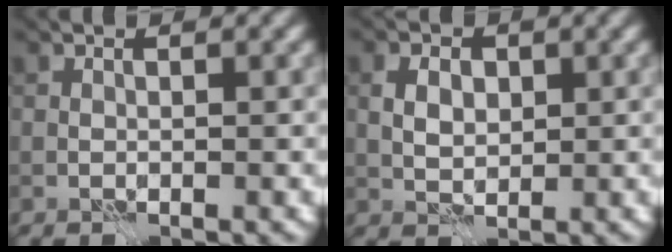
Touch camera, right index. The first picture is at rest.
{"total": 2.8, "force": [0.6, 1.9, 1.9], "torque": [-0.038, 0.003, 0.009]}